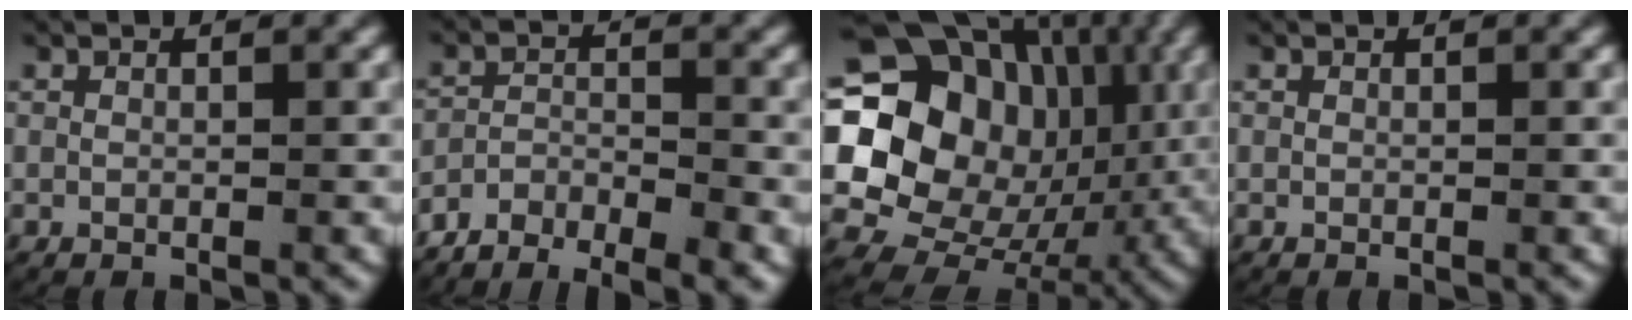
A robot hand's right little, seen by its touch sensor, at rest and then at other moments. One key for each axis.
{"total": 7.1, "fx": -6.2, "fy": 2.7, "fz": 2.3, "tx": -0.035, "ty": -0.017, "tz": -0.104}
{"total": 23.1, "fx": 0.6, "fy": 19.5, "fz": 12.4, "tx": -0.273, "ty": -0.052, "tz": 0.014}
{"total": 0.0}